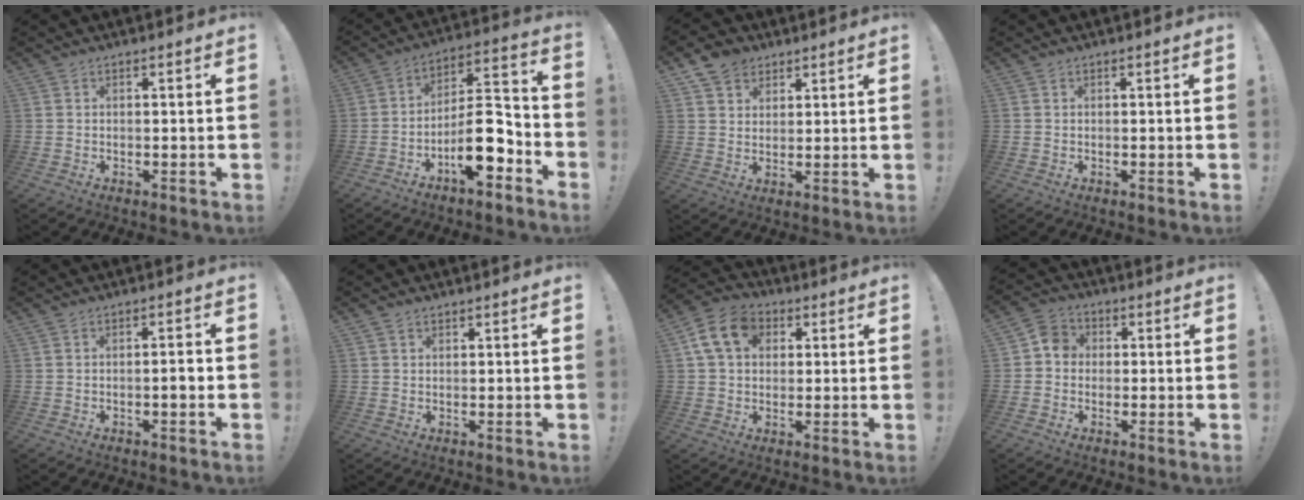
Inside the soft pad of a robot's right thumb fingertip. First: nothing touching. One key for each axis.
{"total": 14.3, "fx": -6.7, "fy": 5.5, "fz": 11.4, "tx": -0.168, "ty": 0.037, "tz": -0.107}
{"total": 6.9, "fx": 4.5, "fy": 4.9, "fz": 1.6, "tx": -0.027, "ty": -0.020, "tz": 0.088}
{"total": 0.0}
{"total": 2.6, "fx": -1.1, "fy": 0.1, "fz": 2.3, "tx": -0.039, "ty": 0.003, "tz": -0.021}
{"total": 1.2, "fx": 0.9, "fy": 0.7, "fz": 0.3, "tx": -0.006, "ty": -0.001, "tz": 0.019}
{"total": 12.9, "fx": 4.0, "fy": 9.8, "fz": 7.4, "tx": -0.126, "ty": 0.008, "tz": 0.084}
{"total": 5.4, "fx": -0.5, "fy": 4.8, "fz": 2.2, "tx": -0.037, "ty": 0.020, "tz": -0.007}